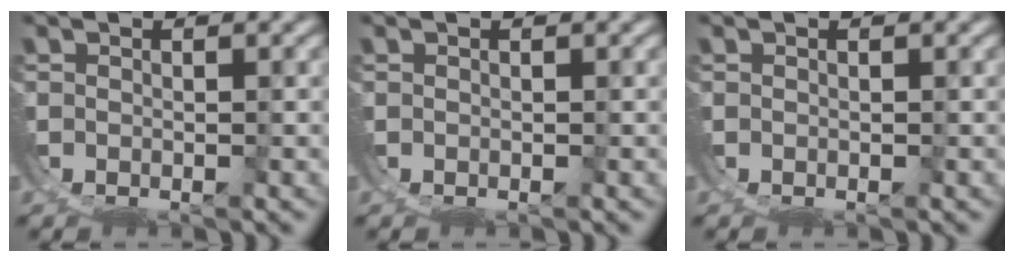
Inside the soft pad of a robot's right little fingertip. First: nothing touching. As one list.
[{"total": 0.0}, {"total": 0.0}]